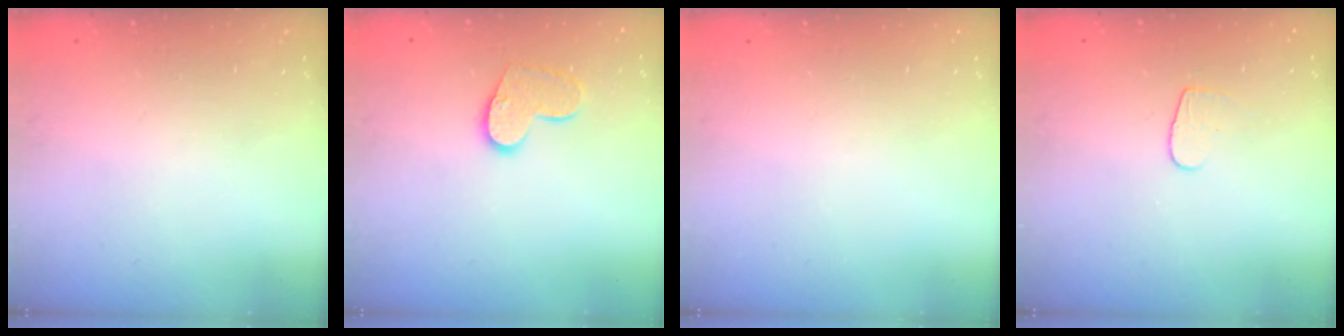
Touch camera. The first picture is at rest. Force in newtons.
{"total": 10.4, "press": 10.4, "slide": 0.7}
{"total": 0.0}
{"total": 3.9, "press": 3.9, "slide": 0.4}